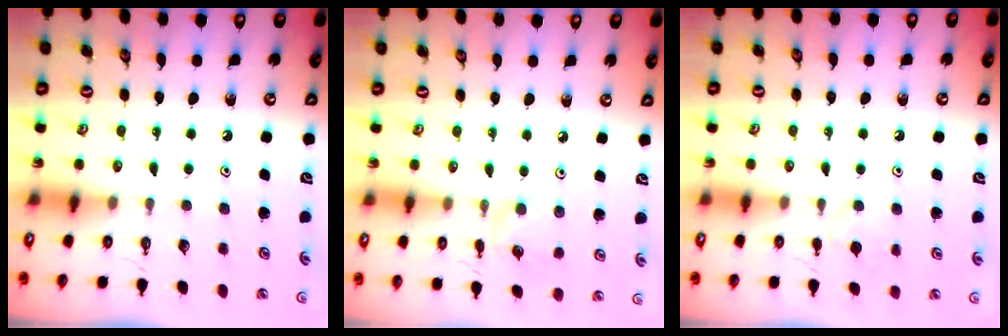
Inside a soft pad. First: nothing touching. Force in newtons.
{"total": 1.5, "press": 1.5, "slide": 0.4}
{"total": 3.8, "press": 3.8, "slide": 0.7}